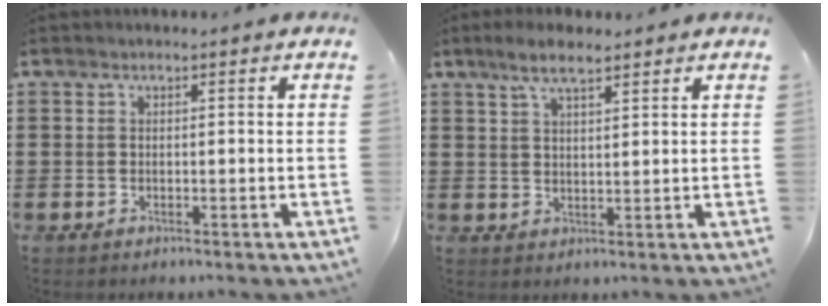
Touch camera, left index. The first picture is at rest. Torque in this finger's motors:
{"motor_torque": [0.31, -0.35, 0.44, 0.13]}